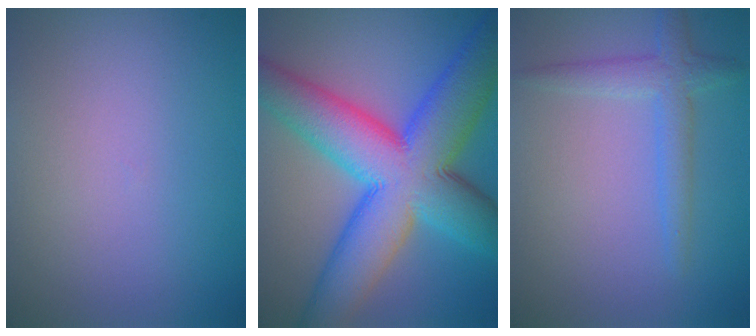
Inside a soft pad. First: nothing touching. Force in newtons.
{"total": 14.2, "press": 14.2, "slide": 0.2}
{"total": 2.6, "press": 2.6, "slide": 0.1}